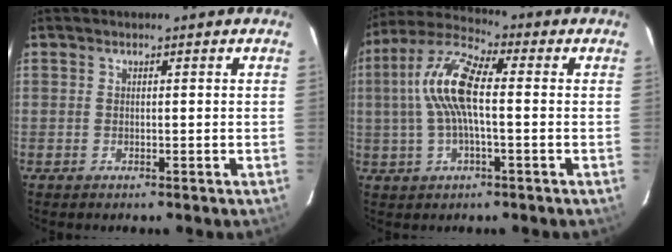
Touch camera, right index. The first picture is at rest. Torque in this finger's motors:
{"motor_torque": [1.07, -0.31, 0.96, 0.21]}